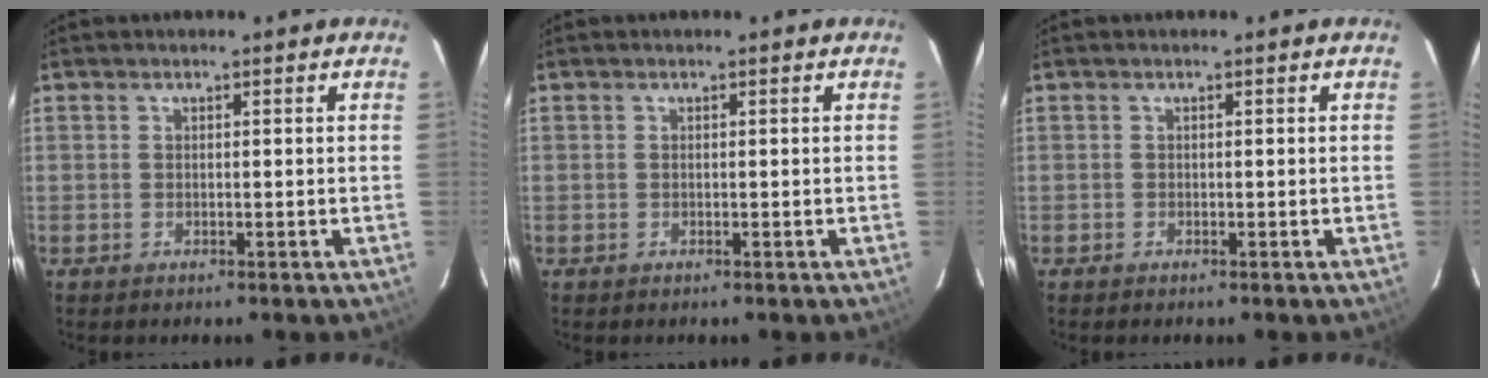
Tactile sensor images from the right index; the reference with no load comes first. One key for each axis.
{"total": 0.0}
{"total": 0.0}